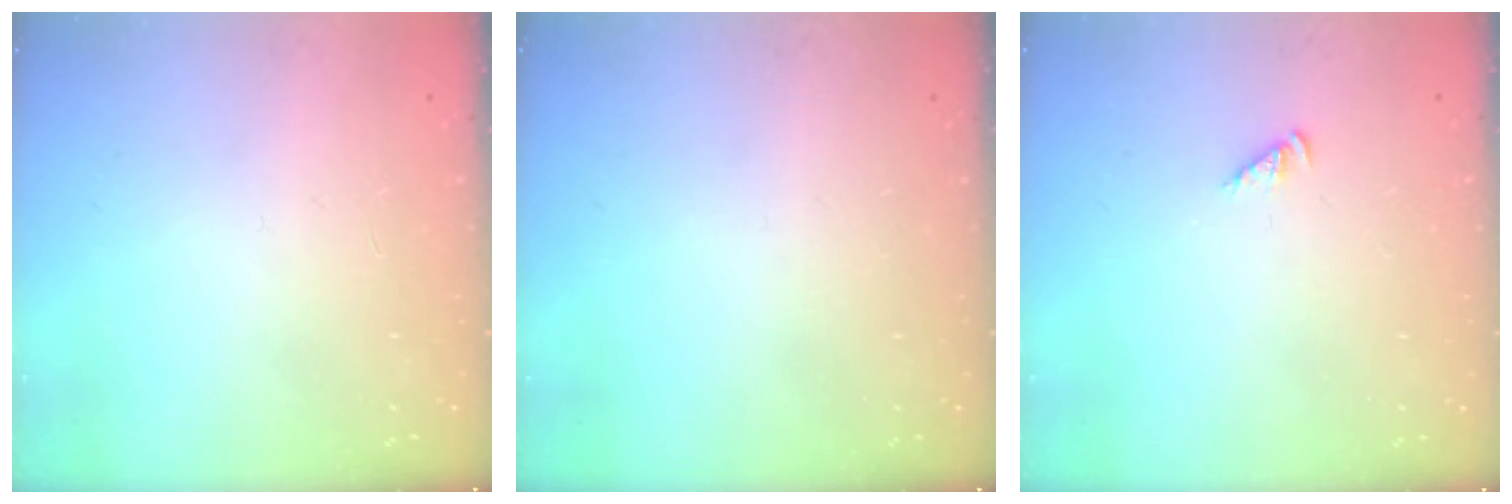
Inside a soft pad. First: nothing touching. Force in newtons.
{"total": 0.0}
{"total": 2.4, "press": 2.4, "slide": 0.5}